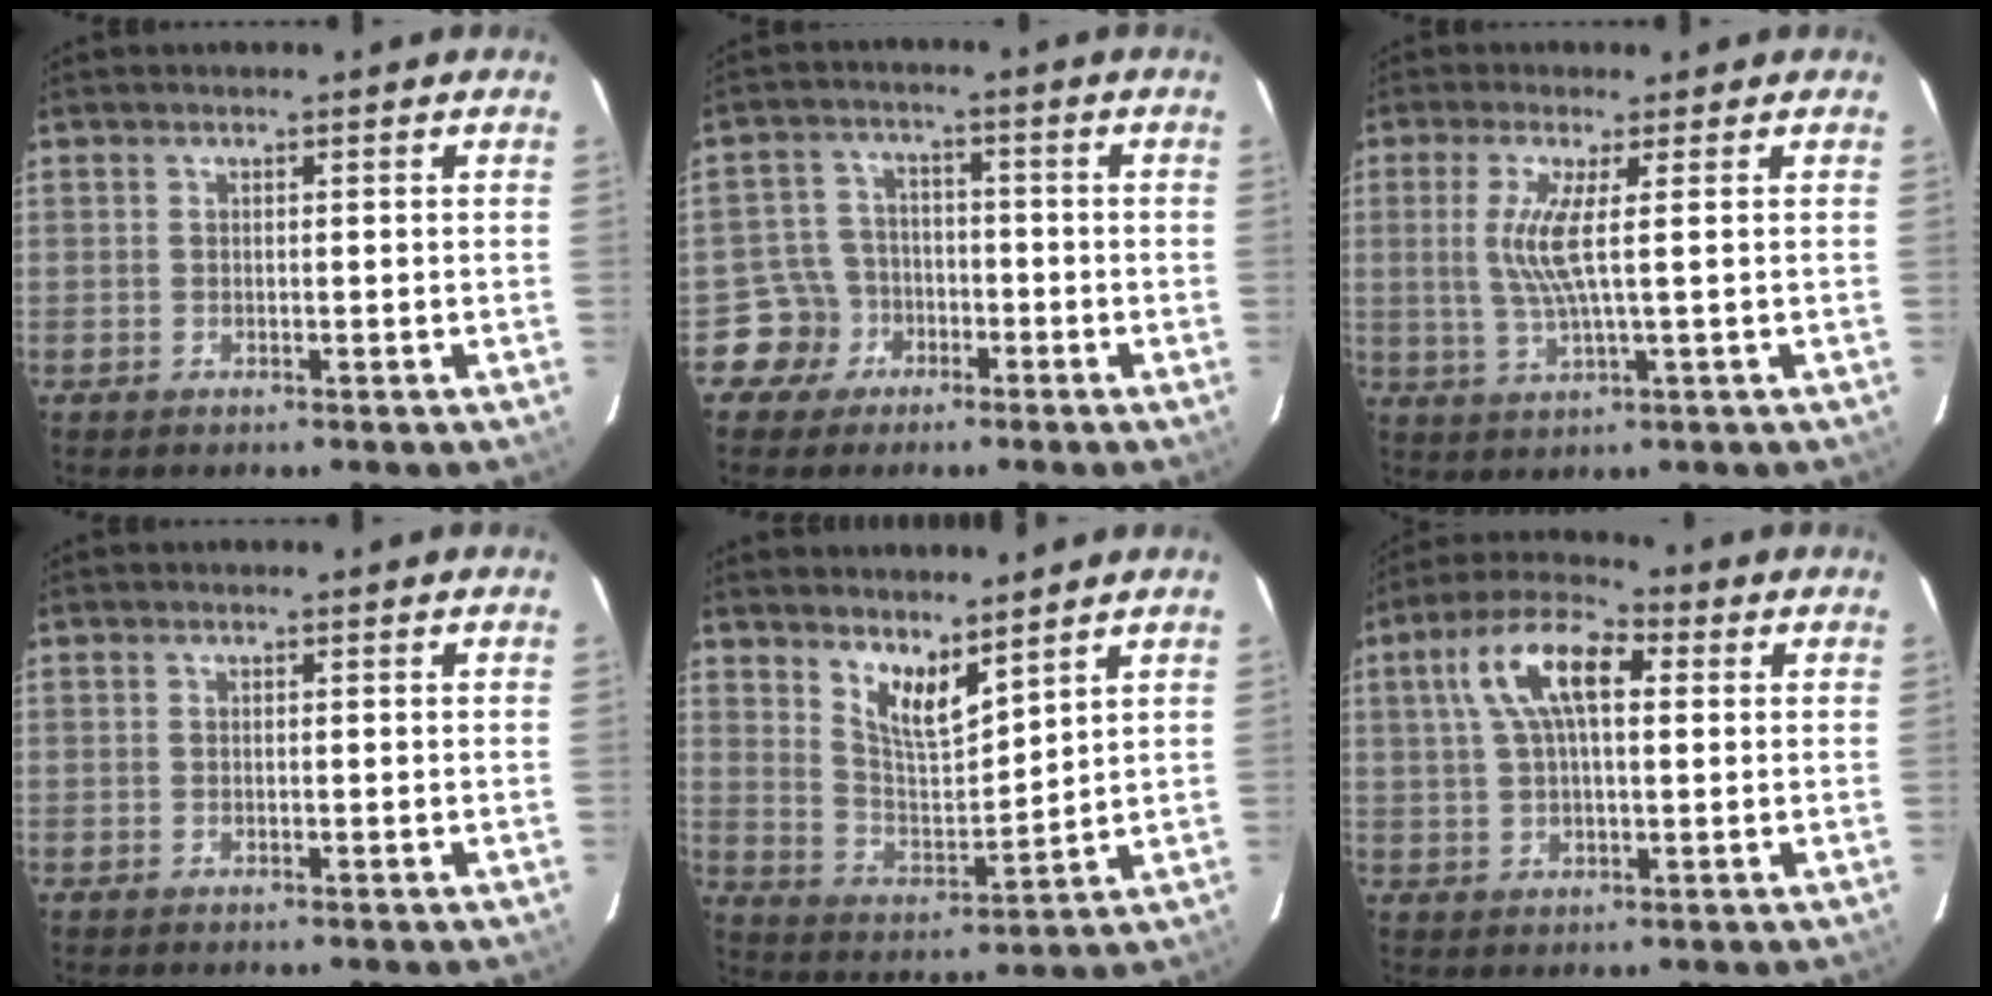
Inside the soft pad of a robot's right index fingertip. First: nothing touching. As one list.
[{"total": 6.2, "force": [-3.2, 5.4, -0.2], "torque": [-0.009, 0.028, -0.059]}, {"total": 6.1, "force": [0.9, -0.2, 6.0], "torque": [-0.127, -0.008, 0.019]}, {"total": 0.0}, {"total": 8.4, "force": [6.3, 2.5, 4.8], "torque": [-0.083, -0.011, 0.124]}, {"total": 11.4, "force": [3.2, 4.9, 9.7], "torque": [-0.185, 0.029, 0.053]}]